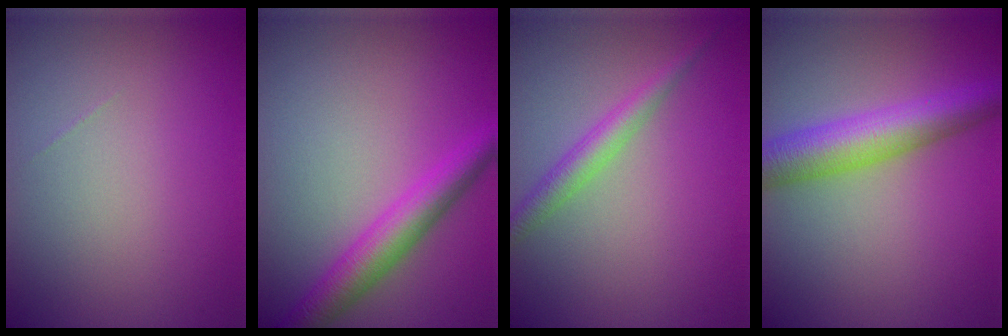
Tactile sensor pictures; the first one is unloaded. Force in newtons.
{"total": 4.3, "press": 4.3, "slide": 0.2}
{"total": 2.5, "press": 2.5, "slide": 0.1}
{"total": 6.2, "press": 6.2, "slide": 0.2}